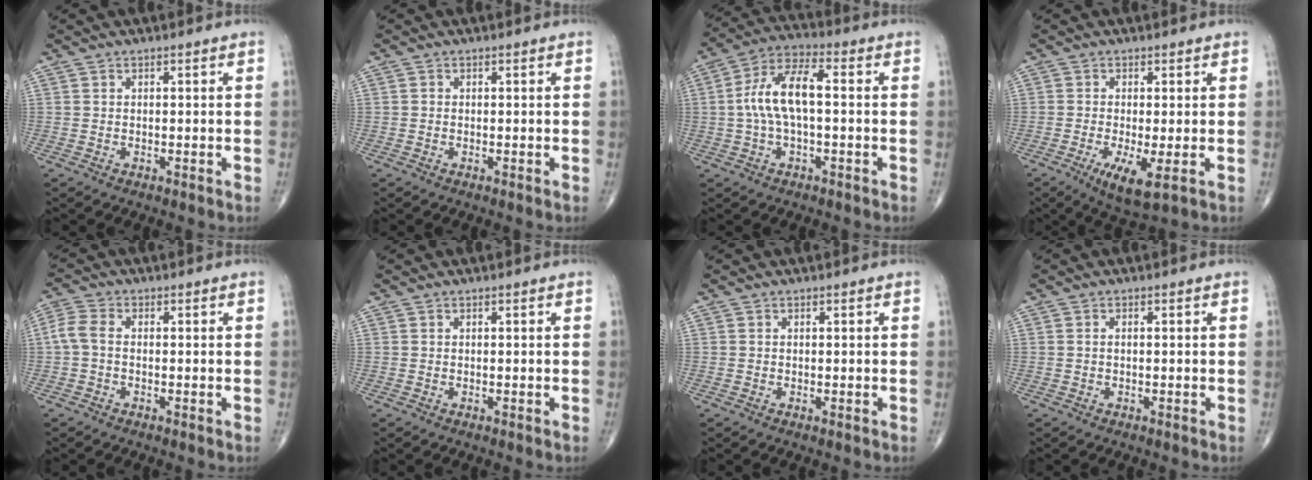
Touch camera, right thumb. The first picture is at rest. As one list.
[{"total": 0.0}, {"total": 10.8, "force": [0.2, 4.4, 9.9], "torque": [-0.203, 0.036, -0.002]}, {"total": 6.4, "force": [-1.9, 1.5, 5.9], "torque": [-0.109, -0.018, -0.031]}, {"total": 3.9, "force": [-0.3, 2.3, 3.1], "torque": [-0.074, 0.010, -0.016]}, {"total": 0.0}, {"total": 0.0}, {"total": 0.6, "force": [0.0, 0.2, 0.5], "torque": [-0.009, 0.003, -0.001]}]